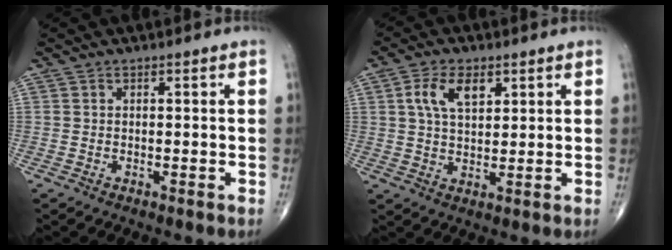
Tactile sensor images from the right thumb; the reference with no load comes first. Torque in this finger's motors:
{"motor_torque": [0.08, 0.09, 0.56, 0.43, 0.10]}